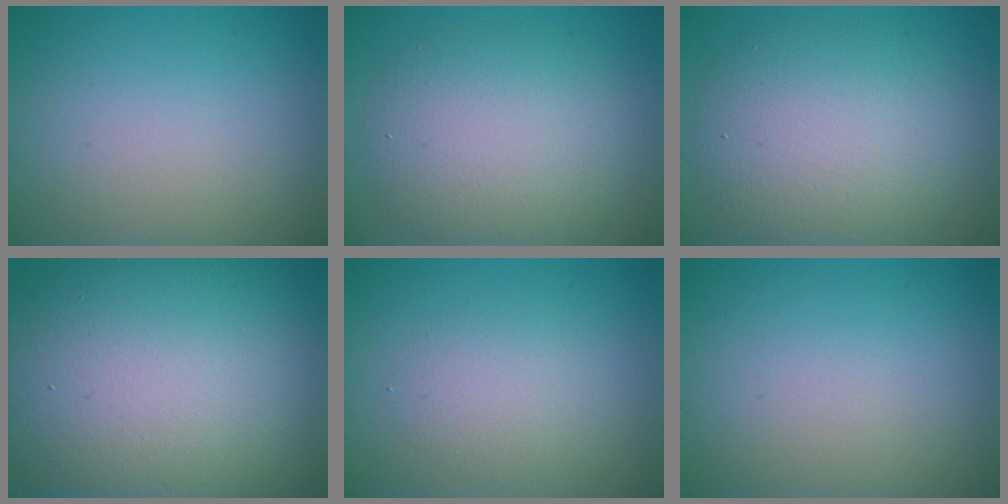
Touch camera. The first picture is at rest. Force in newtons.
{"total": 6.5, "press": 6.5, "slide": 0.5}
{"total": 7.6, "press": 7.6, "slide": 0.4}
{"total": 17.8, "press": 17.7, "slide": 1.1}
{"total": 2.1, "press": 2.1, "slide": 0.2}
{"total": 0.0}